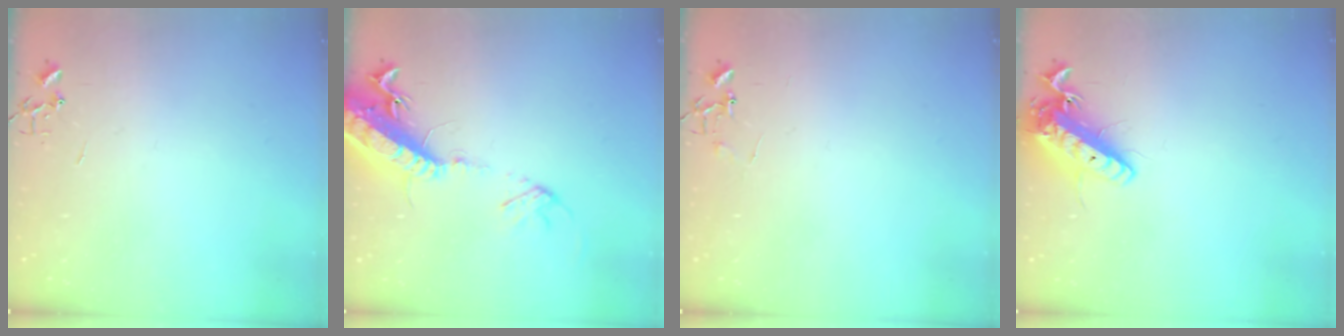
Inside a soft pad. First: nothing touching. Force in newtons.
{"total": 17.8, "press": 17.3, "slide": 4.1}
{"total": 5.5, "press": 5.4, "slide": 0.4}
{"total": 14.1, "press": 13.9, "slide": 2.4}